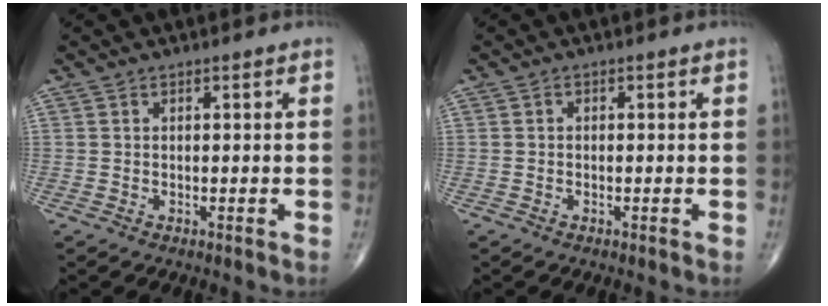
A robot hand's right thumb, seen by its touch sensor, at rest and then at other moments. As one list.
[{"total": 0.6, "force": [0.0, 0.5, 0.3], "torque": [0.001, 0.002, -0.005]}]